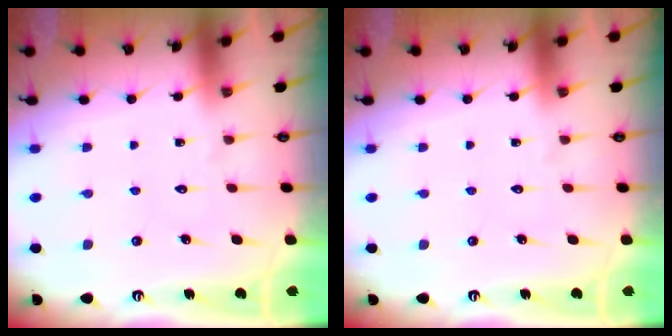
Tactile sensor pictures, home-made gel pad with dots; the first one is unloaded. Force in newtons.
{"total": 0.0}